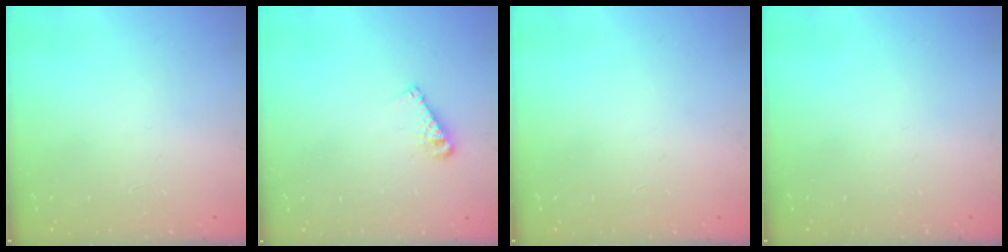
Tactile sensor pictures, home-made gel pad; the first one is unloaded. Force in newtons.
{"total": 5.3, "press": 5.3, "slide": 0.1}
{"total": 0.0}
{"total": 0.0}